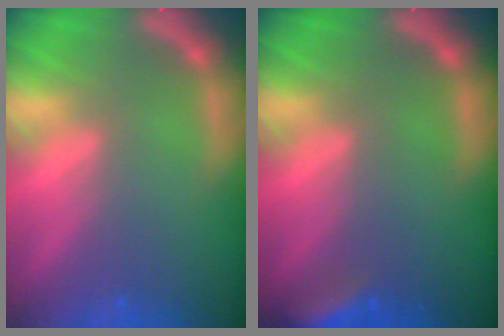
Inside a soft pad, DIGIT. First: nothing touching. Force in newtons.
{"total": 4.4}